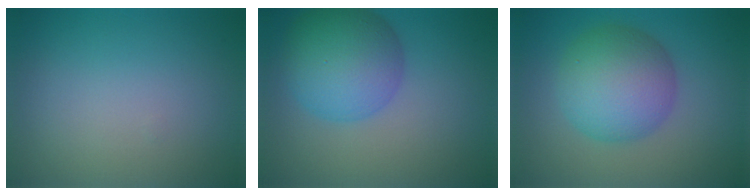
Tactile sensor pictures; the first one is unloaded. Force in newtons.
{"total": 7.5, "press": 7.5, "slide": 0.3}
{"total": 7.4, "press": 7.4, "slide": 0.0}